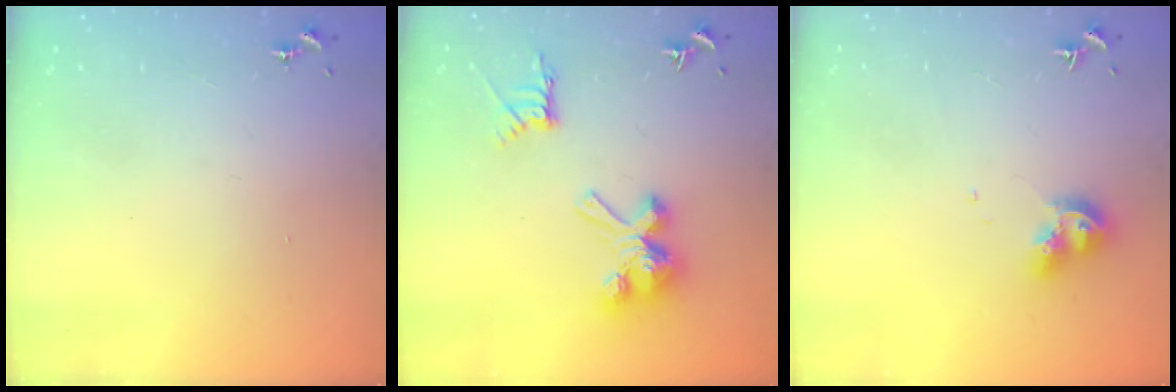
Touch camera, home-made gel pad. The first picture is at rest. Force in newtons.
{"total": 14.4, "press": 14.4, "slide": 0.9}
{"total": 9.4, "press": 9.4, "slide": 1.2}